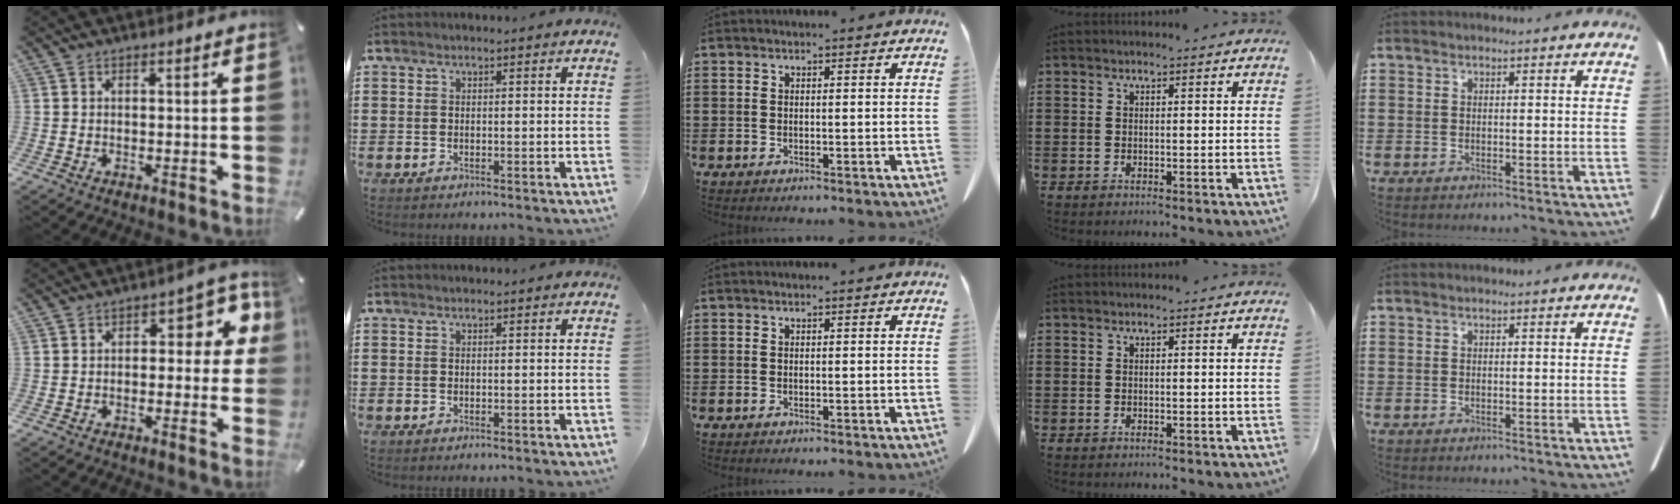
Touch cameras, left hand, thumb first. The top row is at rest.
{"thumb": {"total": 8.6, "force": [1.3, 4.6, 7.1], "torque": [-0.087, -0.012, 0.016]}}